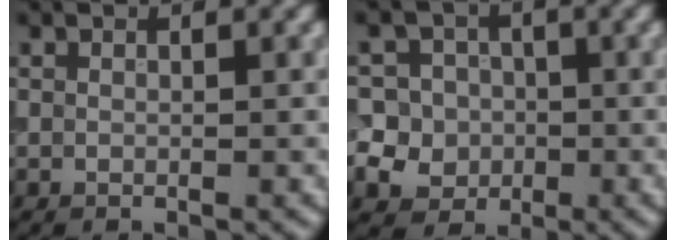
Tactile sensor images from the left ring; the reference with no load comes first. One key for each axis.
{"total": 9.9, "fx": -1.0, "fy": 9.4, "fz": 3.1, "tx": -0.072, "ty": 0.020, "tz": -0.039}